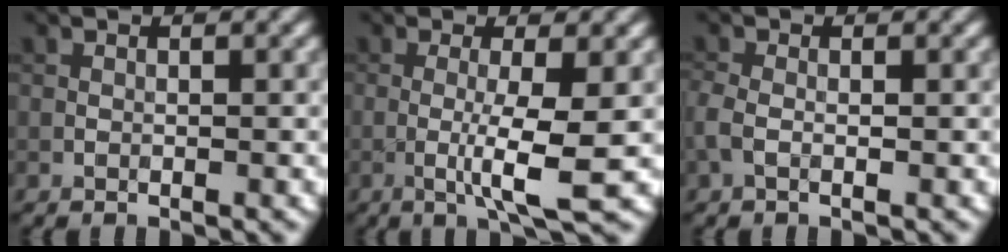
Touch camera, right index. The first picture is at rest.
{"total": 4.5, "force": [-0.5, 0.6, 4.5], "torque": [-0.077, -0.011, -0.010]}
{"total": 1.4, "force": [-0.5, 0.7, 1.0], "torque": [-0.031, -0.001, -0.015]}